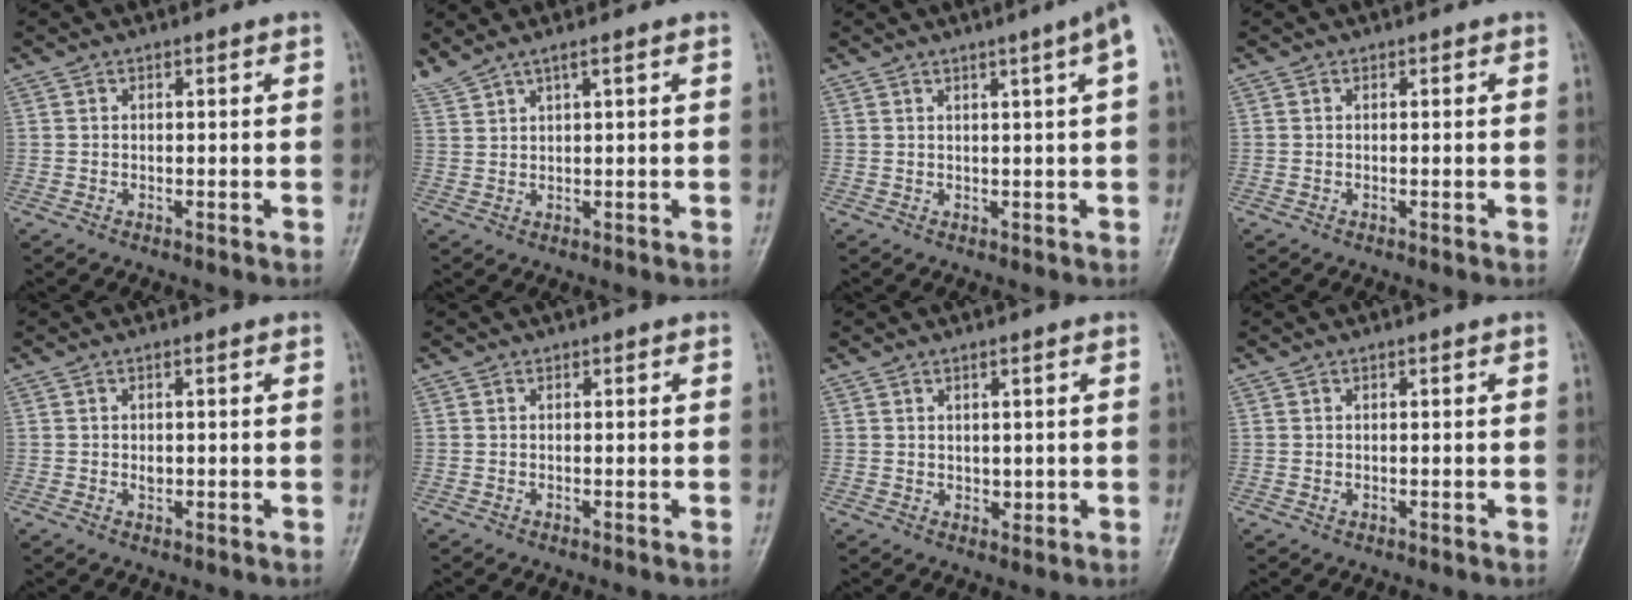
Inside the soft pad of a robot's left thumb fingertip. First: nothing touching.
{"total": 4.1, "force": [3.2, -0.1, 2.5], "torque": [-0.069, 0.009, 0.075]}
{"total": 5.3, "force": [1.9, -0.4, 4.9], "torque": [-0.067, 0.003, 0.027]}
{"total": 0.0}
{"total": 1.5, "force": [0.0, 0.8, 1.2], "torque": [-0.019, 0.004, 0.003]}
{"total": 0.0}
{"total": 2.1, "force": [0.8, 1.0, 1.6], "torque": [-0.019, -0.009, 0.016]}
{"total": 0.8, "force": [0.2, 0.3, 0.7], "torque": [-0.016, 0.012, 0.008]}